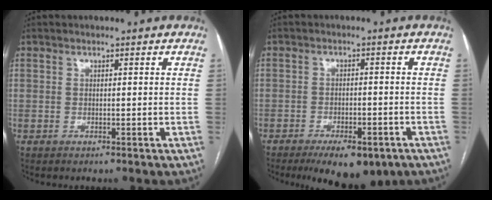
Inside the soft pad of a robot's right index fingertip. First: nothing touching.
{"total": 9.8, "force": [-6.7, 3.7, 6.1], "torque": [-0.080, -0.006, -0.096]}